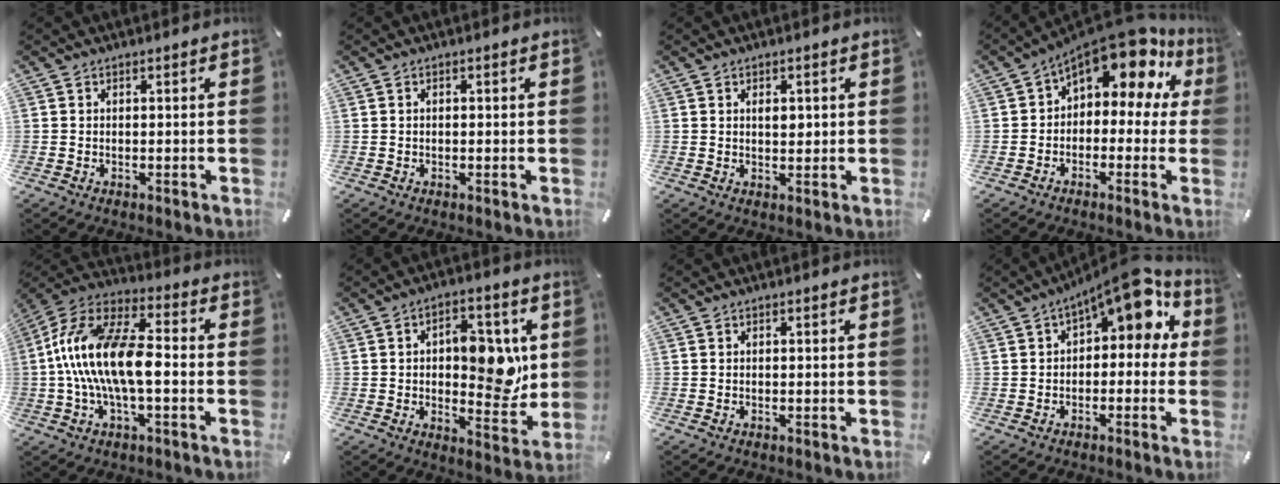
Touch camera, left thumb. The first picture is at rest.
{"total": 0.5, "force": [-0.1, 0.3, 0.4], "torque": [-0.009, 0.000, -0.002]}
{"total": 3.5, "force": [0.9, 2.1, 2.7], "torque": [-0.033, -0.004, 0.009]}
{"total": 14.0, "force": [8.7, 6.8, 8.7], "torque": [-0.136, -0.066, 0.148]}
{"total": 16.6, "force": [-2.5, 7.1, 14.8], "torque": [-0.302, 0.003, -0.046]}
{"total": 13.2, "force": [1.8, 7.6, 10.6], "torque": [-0.124, -0.006, 0.029]}
{"total": 0.0}
{"total": 9.6, "force": [5.0, 4.1, 7.1], "torque": [-0.106, -0.030, 0.082]}